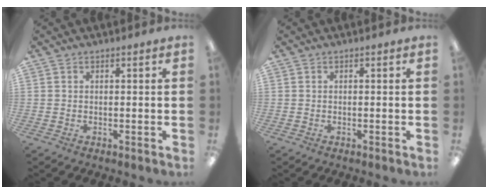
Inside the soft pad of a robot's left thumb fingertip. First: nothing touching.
{"total": 0.0}